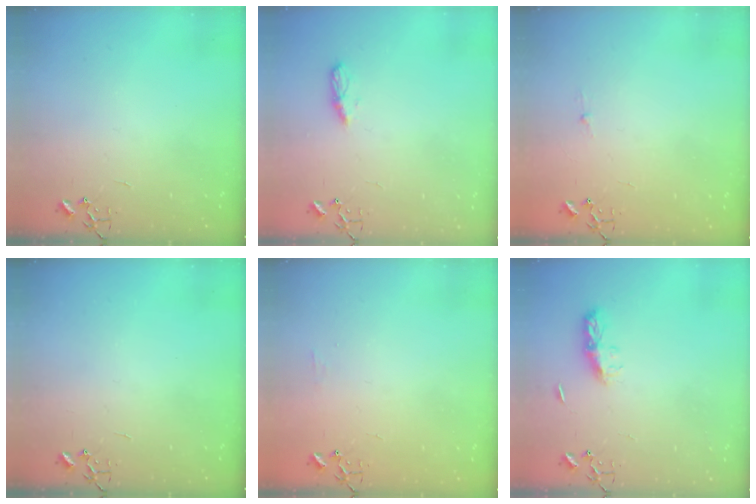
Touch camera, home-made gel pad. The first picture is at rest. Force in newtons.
{"total": 5.1, "press": 5.1, "slide": 0.5}
{"total": 2.6, "press": 2.5, "slide": 0.4}
{"total": 0.0}
{"total": 5.1, "press": 5.1, "slide": 0.7}
{"total": 7.4, "press": 7.4, "slide": 0.4}